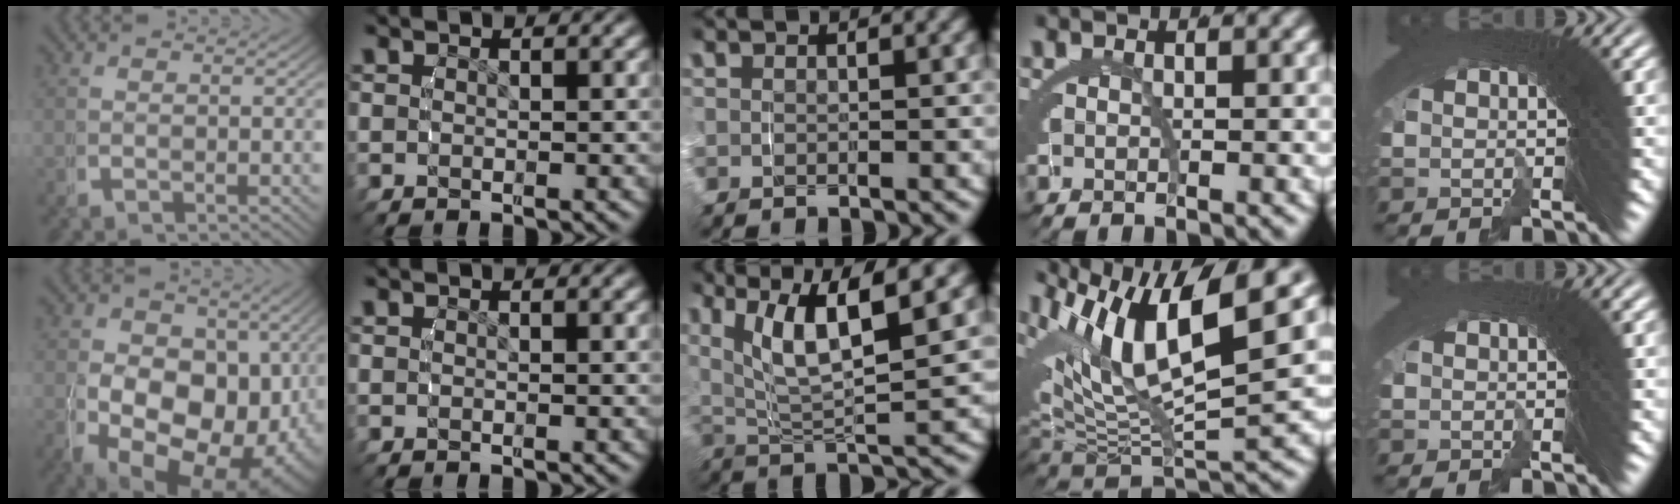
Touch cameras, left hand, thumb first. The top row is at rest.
{"thumb": {"total": 17.6, "force": [-2.8, 12.8, 11.7], "torque": [-0.222, -0.095, -0.005]}, "middle": {"total": 8.1, "force": [2.3, 4.5, 6.3], "torque": [-0.114, 0.004, 0.032]}, "ring": {"total": 12.3, "force": [2.7, 7.0, 9.7], "torque": [-0.172, -0.005, 0.046]}}